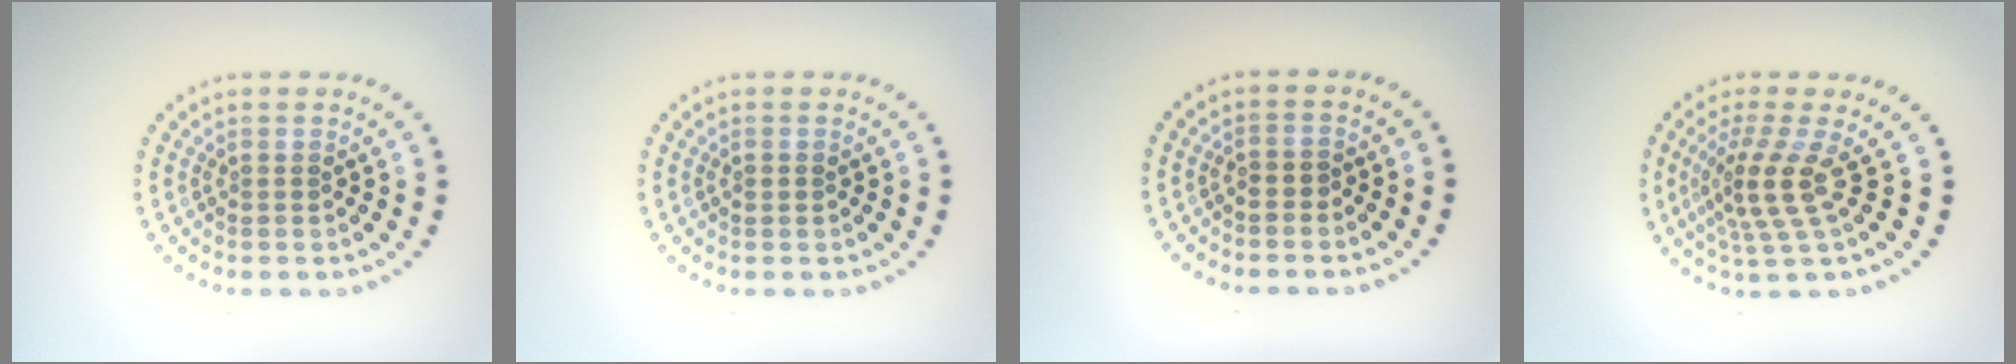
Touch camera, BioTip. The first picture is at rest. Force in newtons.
{"total": 0.8, "press": 0.8, "slide": 0.2}
{"total": 0.6, "press": 0.5, "slide": 0.4}
{"total": 3.9, "press": 2.7, "slide": 2.7}